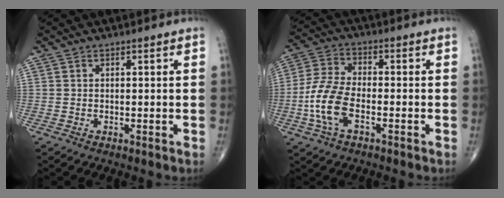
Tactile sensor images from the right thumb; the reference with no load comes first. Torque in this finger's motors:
{"motor_torque": [0.31, 0.38, 1.07, -0.01, 0.34]}